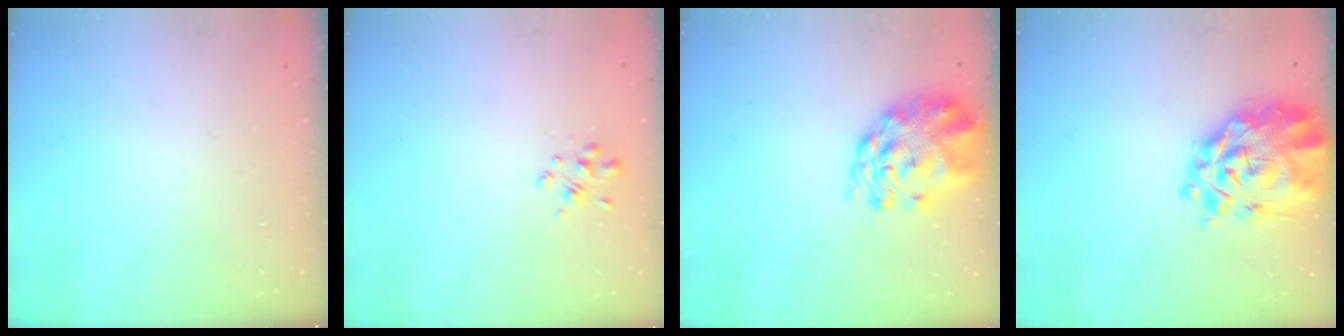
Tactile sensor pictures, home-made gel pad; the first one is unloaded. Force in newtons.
{"total": 2.4, "press": 2.2, "slide": 0.9}
{"total": 3.2, "press": 3.0, "slide": 1.1}
{"total": 8.6, "press": 8.1, "slide": 2.9}